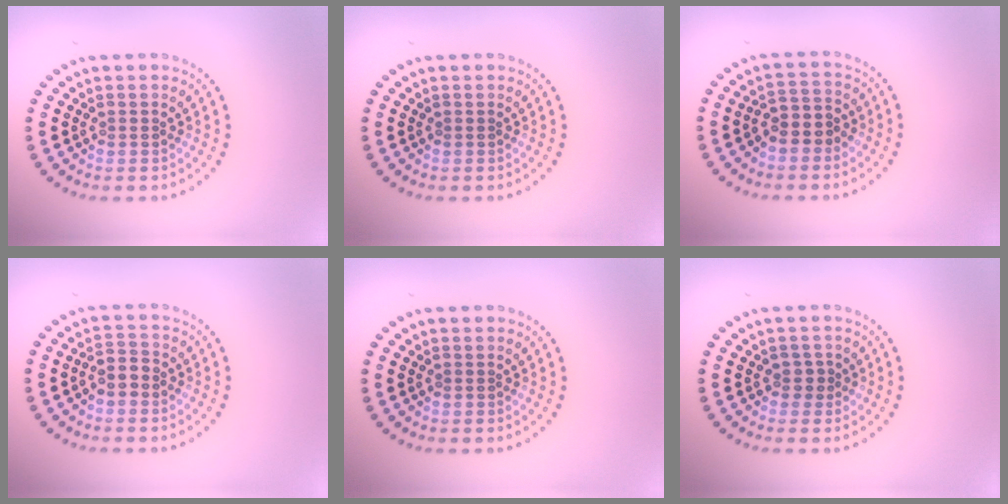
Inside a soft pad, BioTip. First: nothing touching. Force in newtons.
{"total": 0.0}
{"total": 2.3, "press": 1.9, "slide": 1.2}
{"total": 1.9, "press": 1.6, "slide": 1.1}
{"total": 0.0}
{"total": 1.0, "press": 0.9, "slide": 0.4}